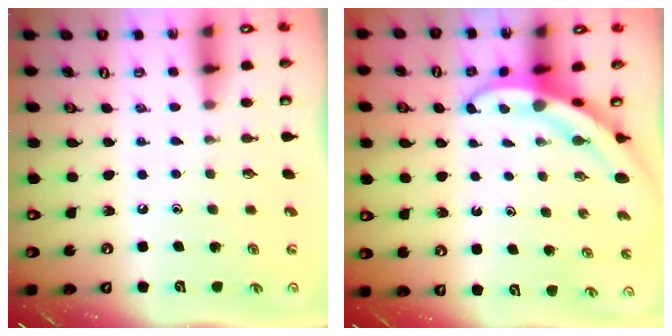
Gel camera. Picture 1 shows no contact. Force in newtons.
{"total": 3.9, "press": 3.8, "slide": 0.6}